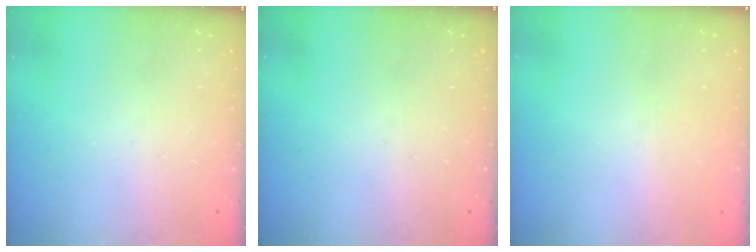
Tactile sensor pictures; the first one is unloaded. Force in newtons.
{"total": 0.0}
{"total": 0.9, "press": 0.9, "slide": 0.1}